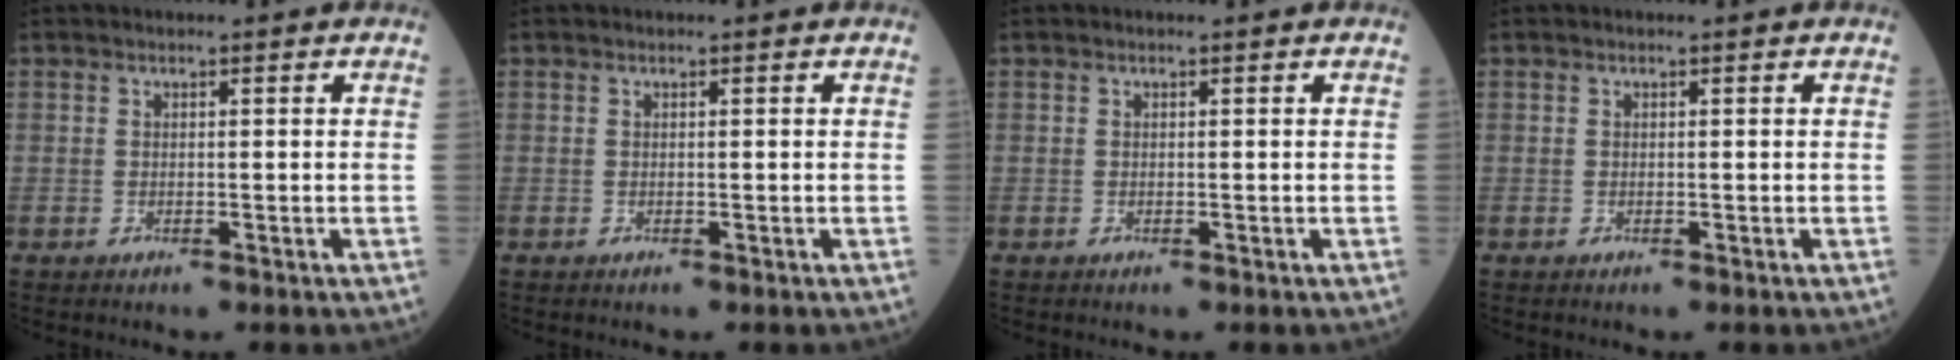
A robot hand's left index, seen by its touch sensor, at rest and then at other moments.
{"total": 0.0}
{"total": 0.0}
{"total": 0.0}